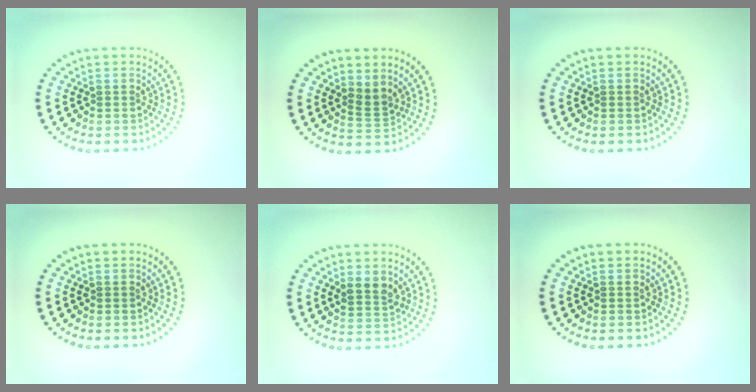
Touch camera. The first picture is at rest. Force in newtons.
{"total": 1.8, "press": 1.3, "slide": 1.1}
{"total": 0.0}
{"total": 0.0}
{"total": 2.2, "press": 2.0, "slide": 0.8}
{"total": 0.0}